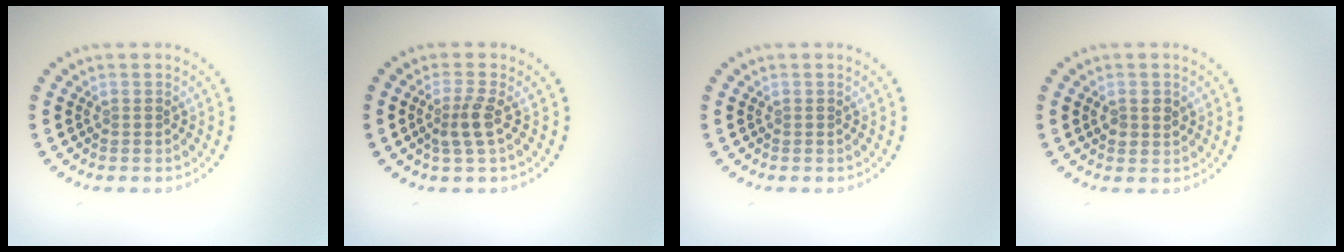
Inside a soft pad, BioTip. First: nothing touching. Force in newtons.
{"total": 2.3, "press": 1.8, "slide": 1.3}
{"total": 0.0}
{"total": 1.5, "press": 1.5, "slide": 0.4}